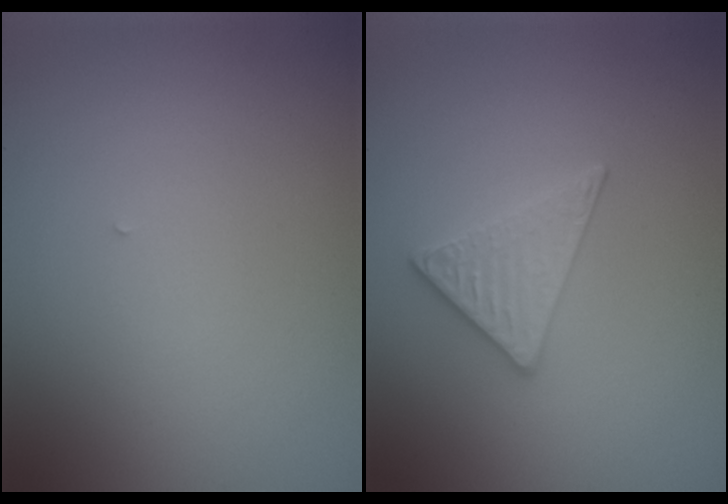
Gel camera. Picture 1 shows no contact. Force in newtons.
{"total": 2.9, "press": 2.7, "slide": 1.1}